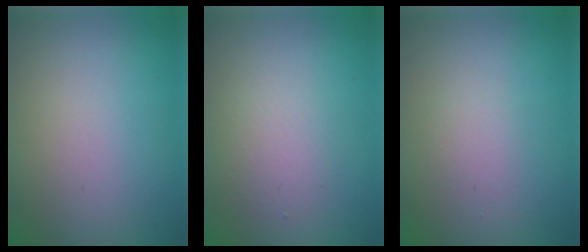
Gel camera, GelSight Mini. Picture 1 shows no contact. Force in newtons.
{"total": 2.4, "press": 2.4, "slide": 0.2}
{"total": 2.6, "press": 2.6, "slide": 0.3}